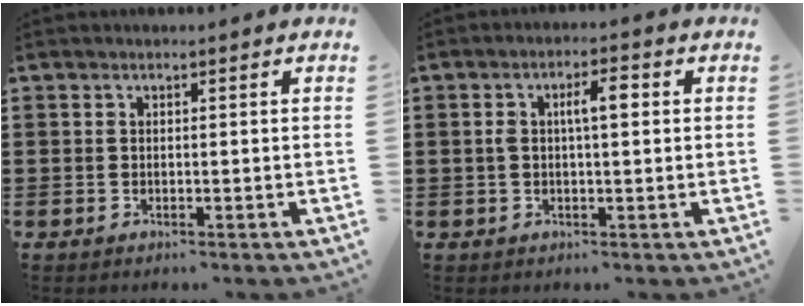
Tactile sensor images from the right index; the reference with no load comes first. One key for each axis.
{"total": 4.3, "fx": 0.6, "fy": 1.5, "fz": 4.0, "tx": -0.071, "ty": 0.007, "tz": 0.004}